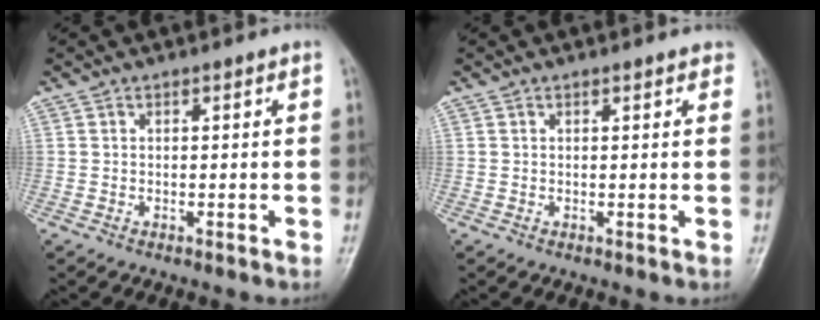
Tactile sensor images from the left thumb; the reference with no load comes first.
{"total": 1.6, "force": [1.2, 0.5, 1.0], "torque": [-0.005, 0.001, 0.010]}